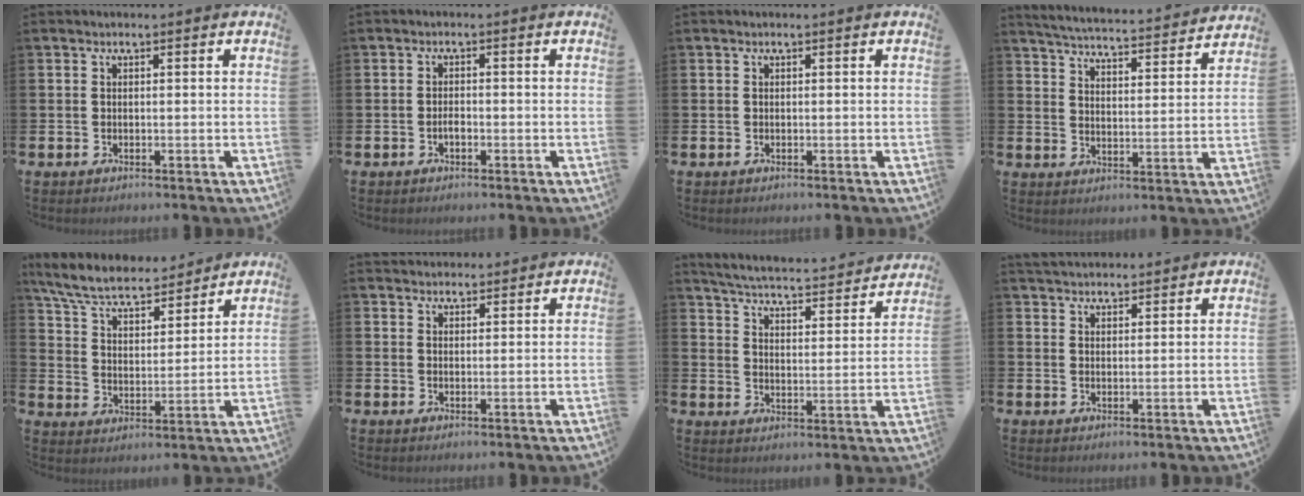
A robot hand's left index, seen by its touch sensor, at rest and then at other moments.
{"total": 1.2, "force": [-0.5, 0.6, 0.9], "torque": [-0.012, -0.001, -0.012]}
{"total": 0.0}
{"total": 4.9, "force": [4.9, 0.2, 0.6], "torque": [-0.036, -0.042, 0.082]}
{"total": 7.4, "force": [6.8, 1.7, 2.5], "torque": [-0.079, -0.045, 0.117]}
{"total": 2.3, "force": [2.3, 0.6, -0.1], "torque": [0.011, -0.012, 0.039]}
{"total": 4.5, "force": [4.3, 0.4, 1.0], "torque": [-0.044, -0.041, 0.067]}
{"total": 3.3, "force": [3.2, 0.6, 0.1], "torque": [-0.006, -0.014, 0.059]}